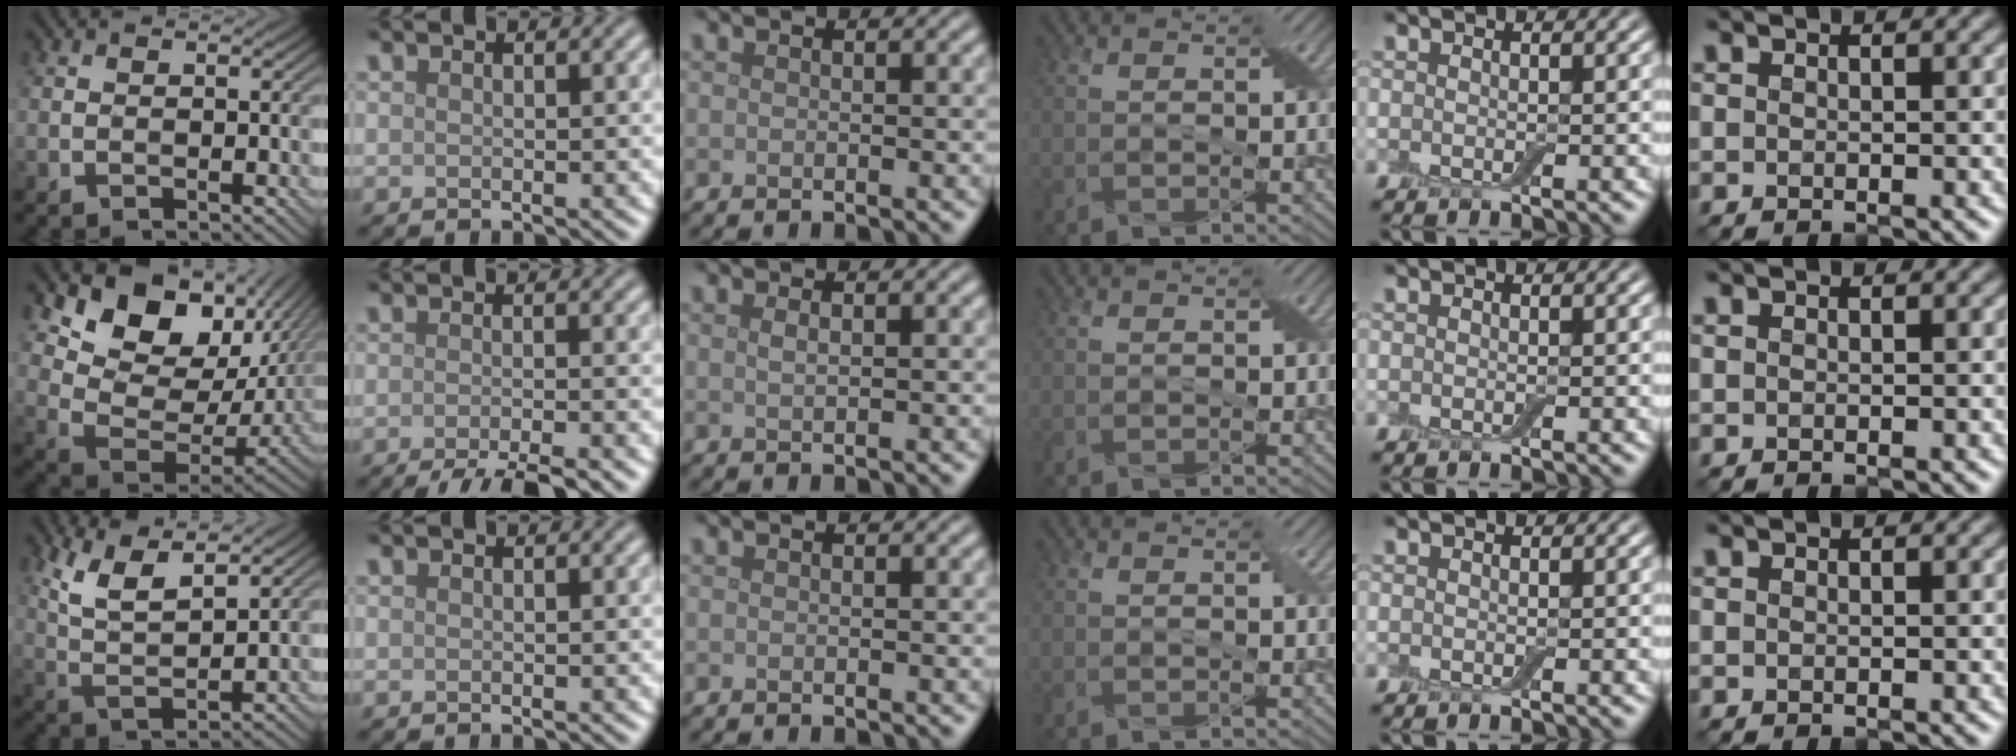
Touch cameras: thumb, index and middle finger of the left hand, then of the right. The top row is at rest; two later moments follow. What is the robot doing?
{"motion": "peel", "object": "adhesive wrap"}